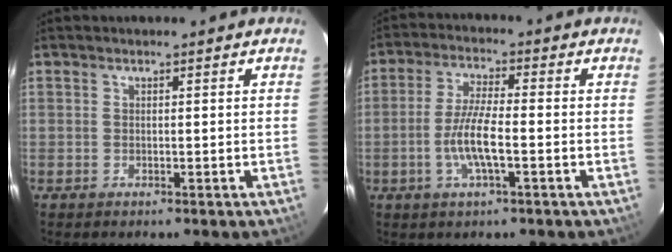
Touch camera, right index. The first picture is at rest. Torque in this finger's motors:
{"motor_torque": [0.59, -0.41, 0.51, 0.17]}